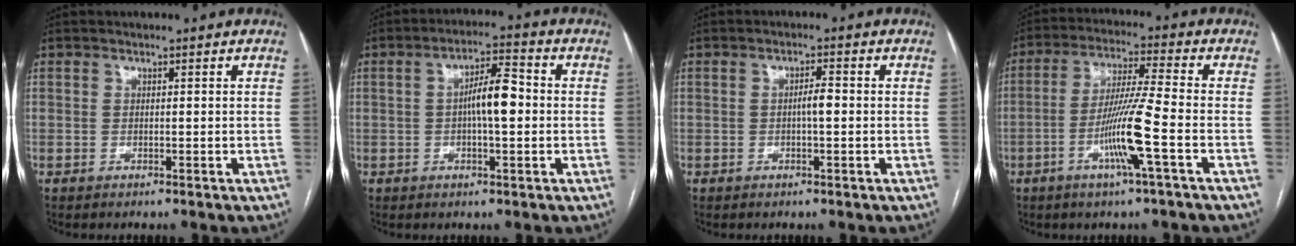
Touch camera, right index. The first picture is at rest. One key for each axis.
{"total": 6.7, "fx": -0.1, "fy": 1.5, "fz": 6.5, "tx": -0.116, "ty": 0.016, "tz": -0.005}
{"total": 2.2, "fx": -0.2, "fy": 0.4, "fz": 2.2, "tx": -0.035, "ty": 0.004, "tz": -0.005}
{"total": 10.3, "fx": -3.7, "fy": -1.1, "fz": 9.6, "tx": -0.188, "ty": -0.007, "tz": -0.074}